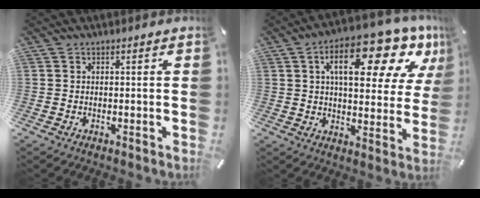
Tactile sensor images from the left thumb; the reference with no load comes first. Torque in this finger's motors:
{"motor_torque": [1.02, 0.96, 2.19, -0.58, 0.55]}